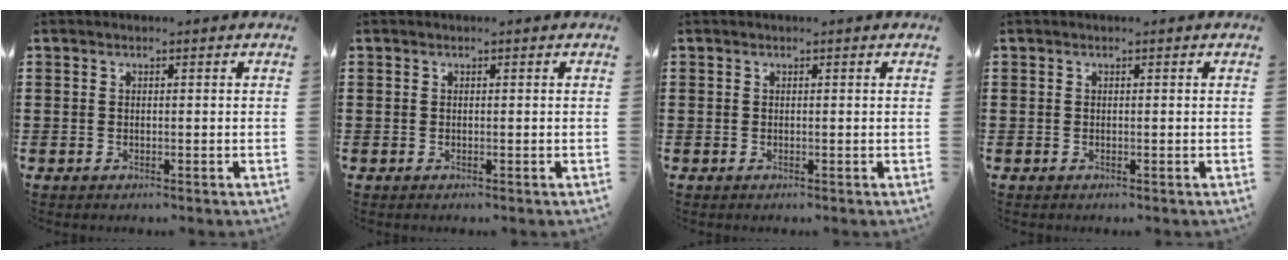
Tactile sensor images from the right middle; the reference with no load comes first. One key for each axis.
{"total": 0.0}
{"total": 0.0}
{"total": 0.0}